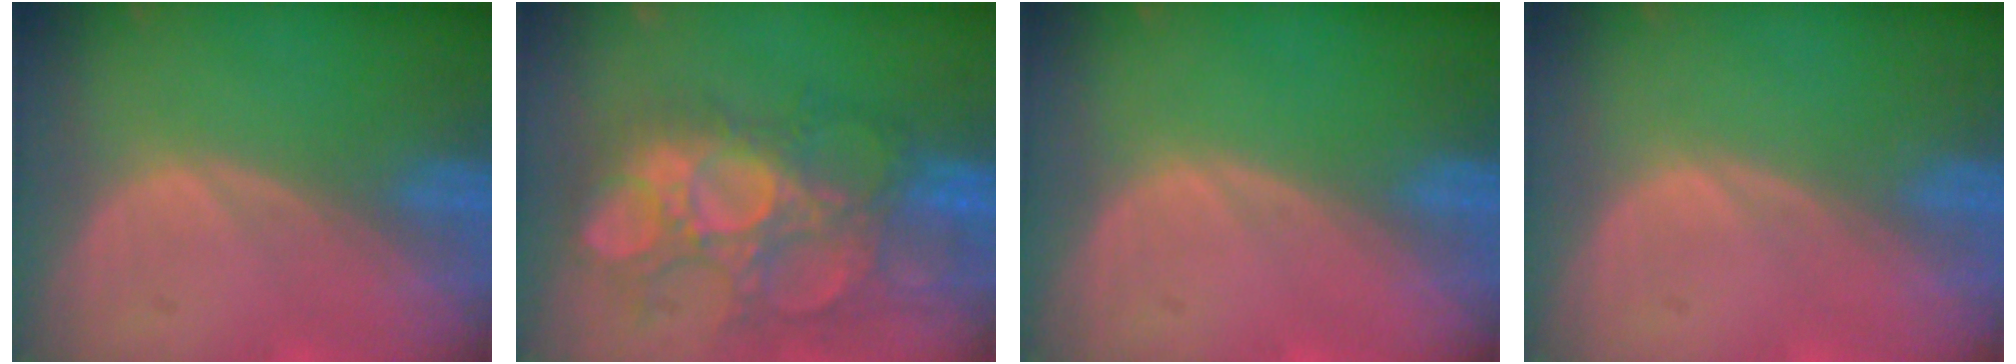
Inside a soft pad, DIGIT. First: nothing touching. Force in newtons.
{"total": 11.2, "press": 10.8, "slide": 3.1}
{"total": 0.0}
{"total": 0.5, "press": 0.1, "slide": 0.5}